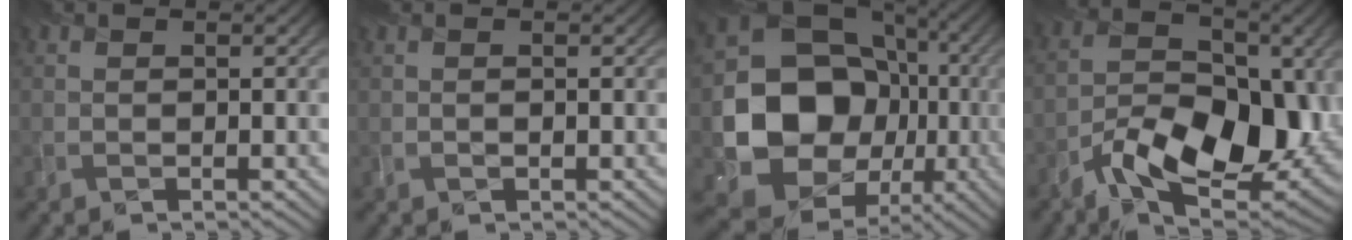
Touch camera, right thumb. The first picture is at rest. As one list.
[{"total": 0.0}, {"total": 15.7, "force": [-1.8, 13.6, 7.7], "torque": [-0.159, -0.043, -0.020]}, {"total": 13.1, "force": [-5.2, 6.8, 9.8], "torque": [-0.168, -0.017, -0.089]}]